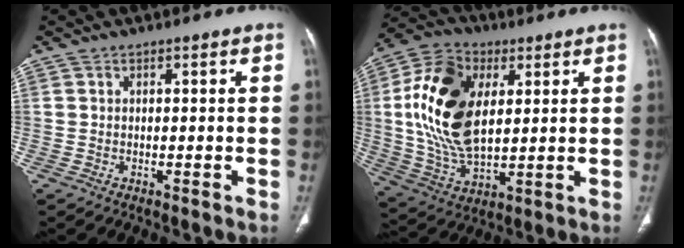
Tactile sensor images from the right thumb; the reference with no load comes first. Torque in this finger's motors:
{"motor_torque": [-0.92, 1.70, 1.64, 0.03, 0.20]}